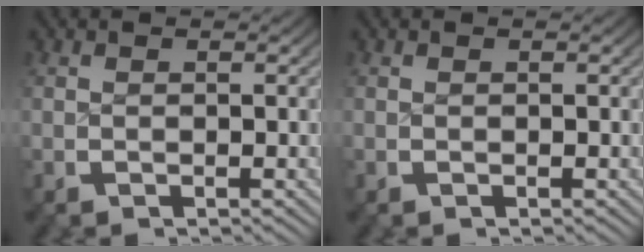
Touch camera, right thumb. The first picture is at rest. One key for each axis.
{"total": 0.0}